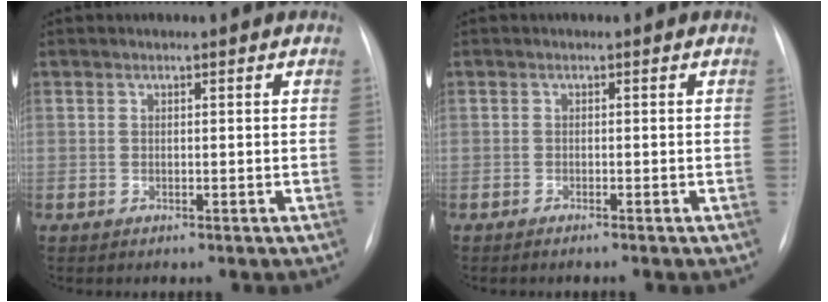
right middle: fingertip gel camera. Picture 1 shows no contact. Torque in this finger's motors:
{"motor_torque": [0.58, -0.72, 0.06, 0.00]}